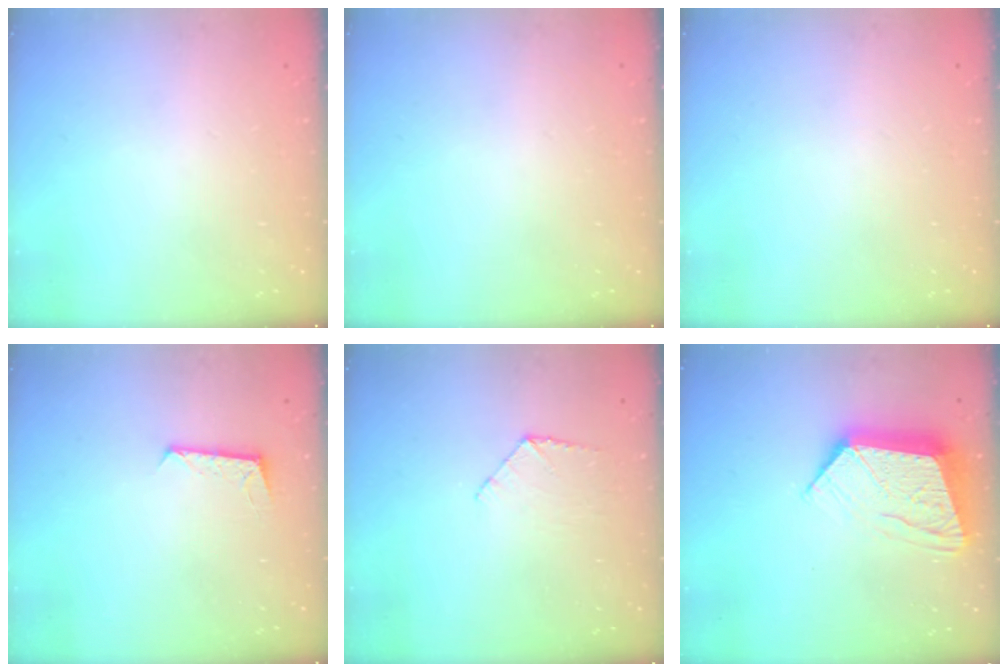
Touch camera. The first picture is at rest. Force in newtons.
{"total": 0.0}
{"total": 0.0}
{"total": 6.1, "press": 6.0, "slide": 0.4}
{"total": 6.1, "press": 6.1, "slide": 0.5}
{"total": 13.6, "press": 13.5, "slide": 1.0}